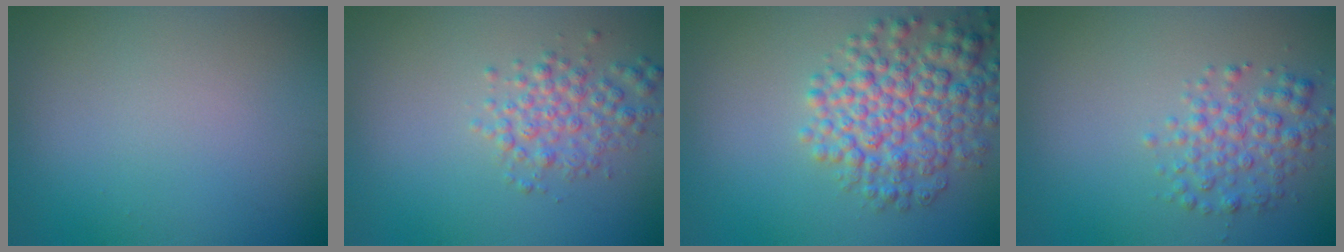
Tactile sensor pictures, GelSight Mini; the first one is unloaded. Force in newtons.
{"total": 2.8, "press": 2.8, "slide": 0.1}
{"total": 6.4, "press": 6.4, "slide": 0.2}
{"total": 2.9, "press": 2.9, "slide": 0.1}